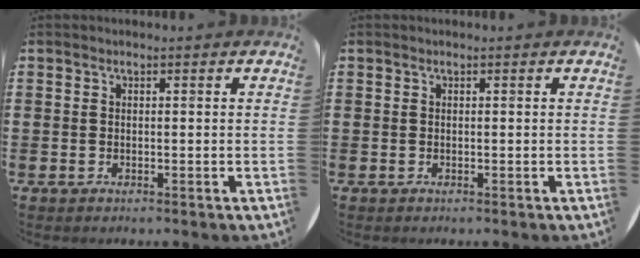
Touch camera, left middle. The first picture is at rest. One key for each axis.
{"total": 0.0}